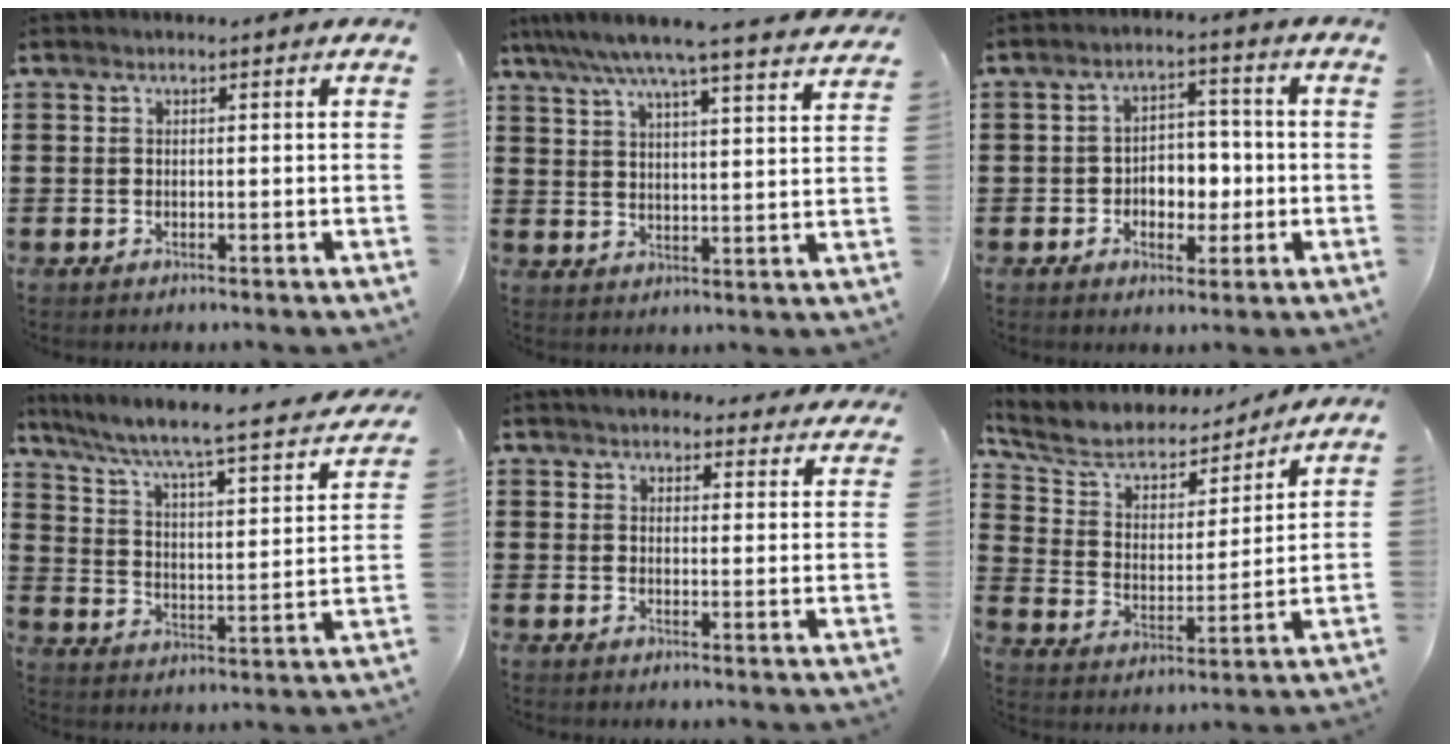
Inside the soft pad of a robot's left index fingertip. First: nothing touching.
{"total": 6.4, "force": [5.7, -0.5, 2.9], "torque": [-0.079, -0.038, 0.095]}
{"total": 4.6, "force": [-1.0, 3.5, 2.8], "torque": [-0.053, 0.006, -0.026]}
{"total": 5.5, "force": [4.1, 0.4, 3.7], "torque": [-0.092, -0.039, 0.055]}
{"total": 4.1, "force": [3.8, 1.0, 1.1], "torque": [-0.024, -0.012, 0.070]}
{"total": 6.8, "force": [5.6, 2.8, 2.7], "torque": [-0.085, -0.032, 0.093]}